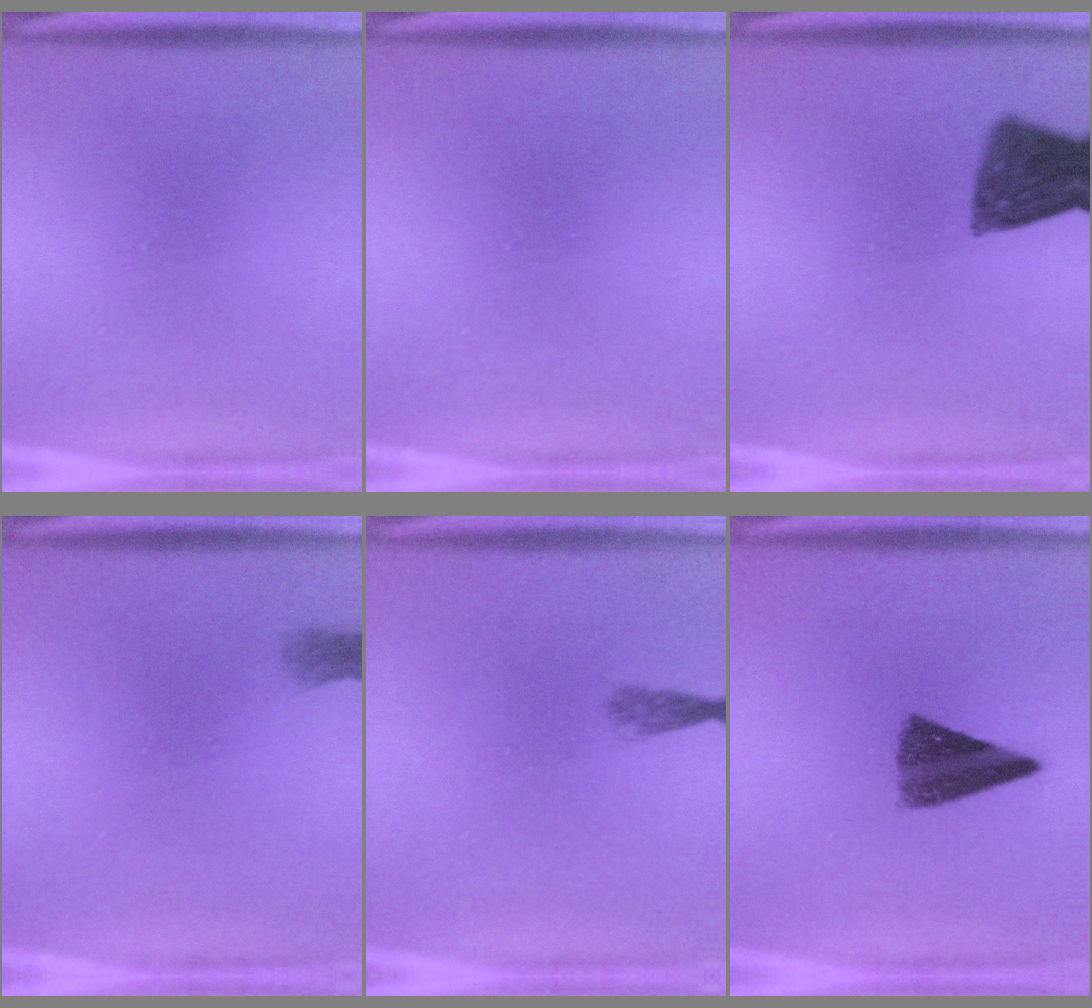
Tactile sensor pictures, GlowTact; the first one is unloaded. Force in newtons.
{"total": 0.0}
{"total": 11.4}
{"total": 1.1}
{"total": 1.8}
{"total": 8.7}